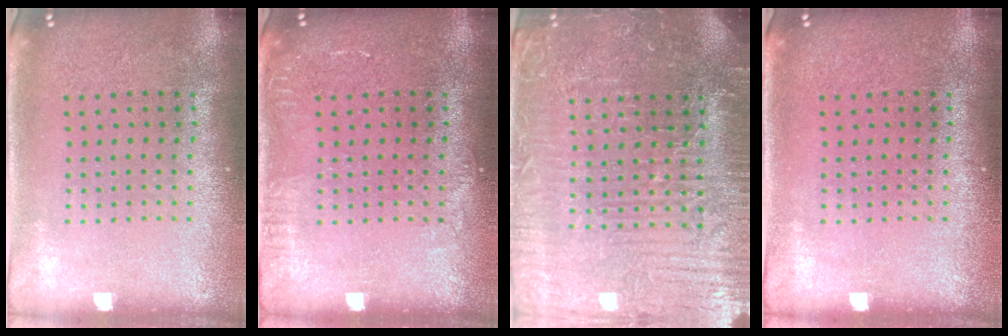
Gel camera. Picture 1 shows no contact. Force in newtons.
{"total": 1.0, "press": 1.0, "slide": 0.2}
{"total": 4.5, "press": 4.3, "slide": 1.2}
{"total": 0.0}